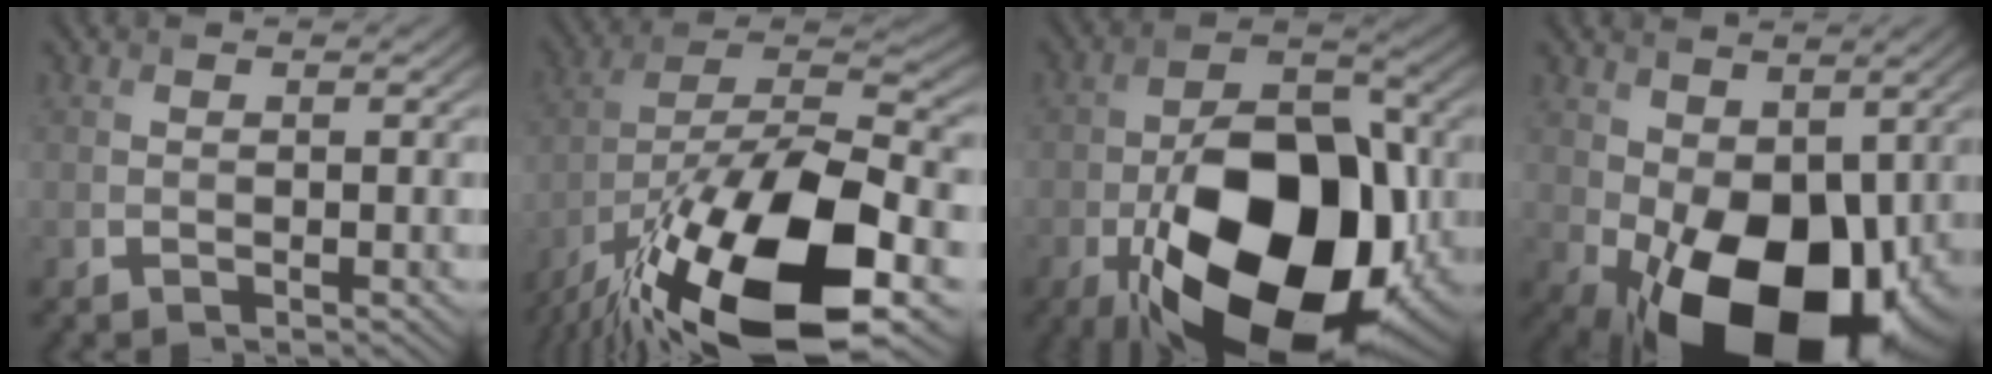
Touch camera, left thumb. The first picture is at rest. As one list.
[{"total": 20.3, "force": [-11.4, 7.7, 15.0], "torque": [-0.295, -0.018, -0.193]}, {"total": 19.8, "force": [-6.7, 11.2, 14.9], "torque": [-0.252, -0.026, -0.107]}, {"total": 17.0, "force": [-2.8, 10.2, 13.3], "torque": [-0.223, -0.047, -0.031]}]